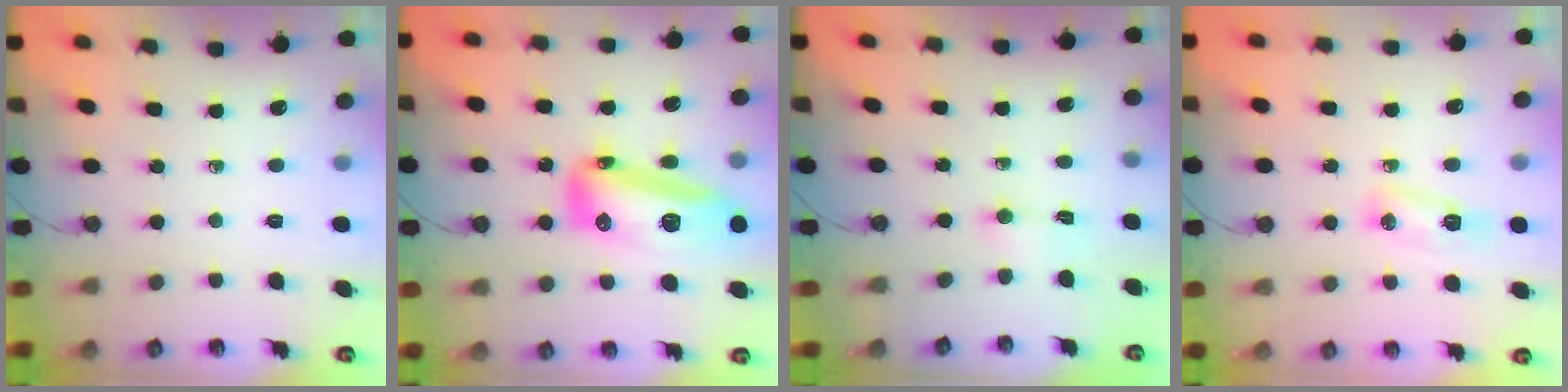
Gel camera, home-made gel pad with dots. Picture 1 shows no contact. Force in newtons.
{"total": 22.1, "press": 19.5, "slide": 10.5}
{"total": 1.6, "press": 1.4, "slide": 0.7}
{"total": 5.9, "press": 5.8, "slide": 0.6}